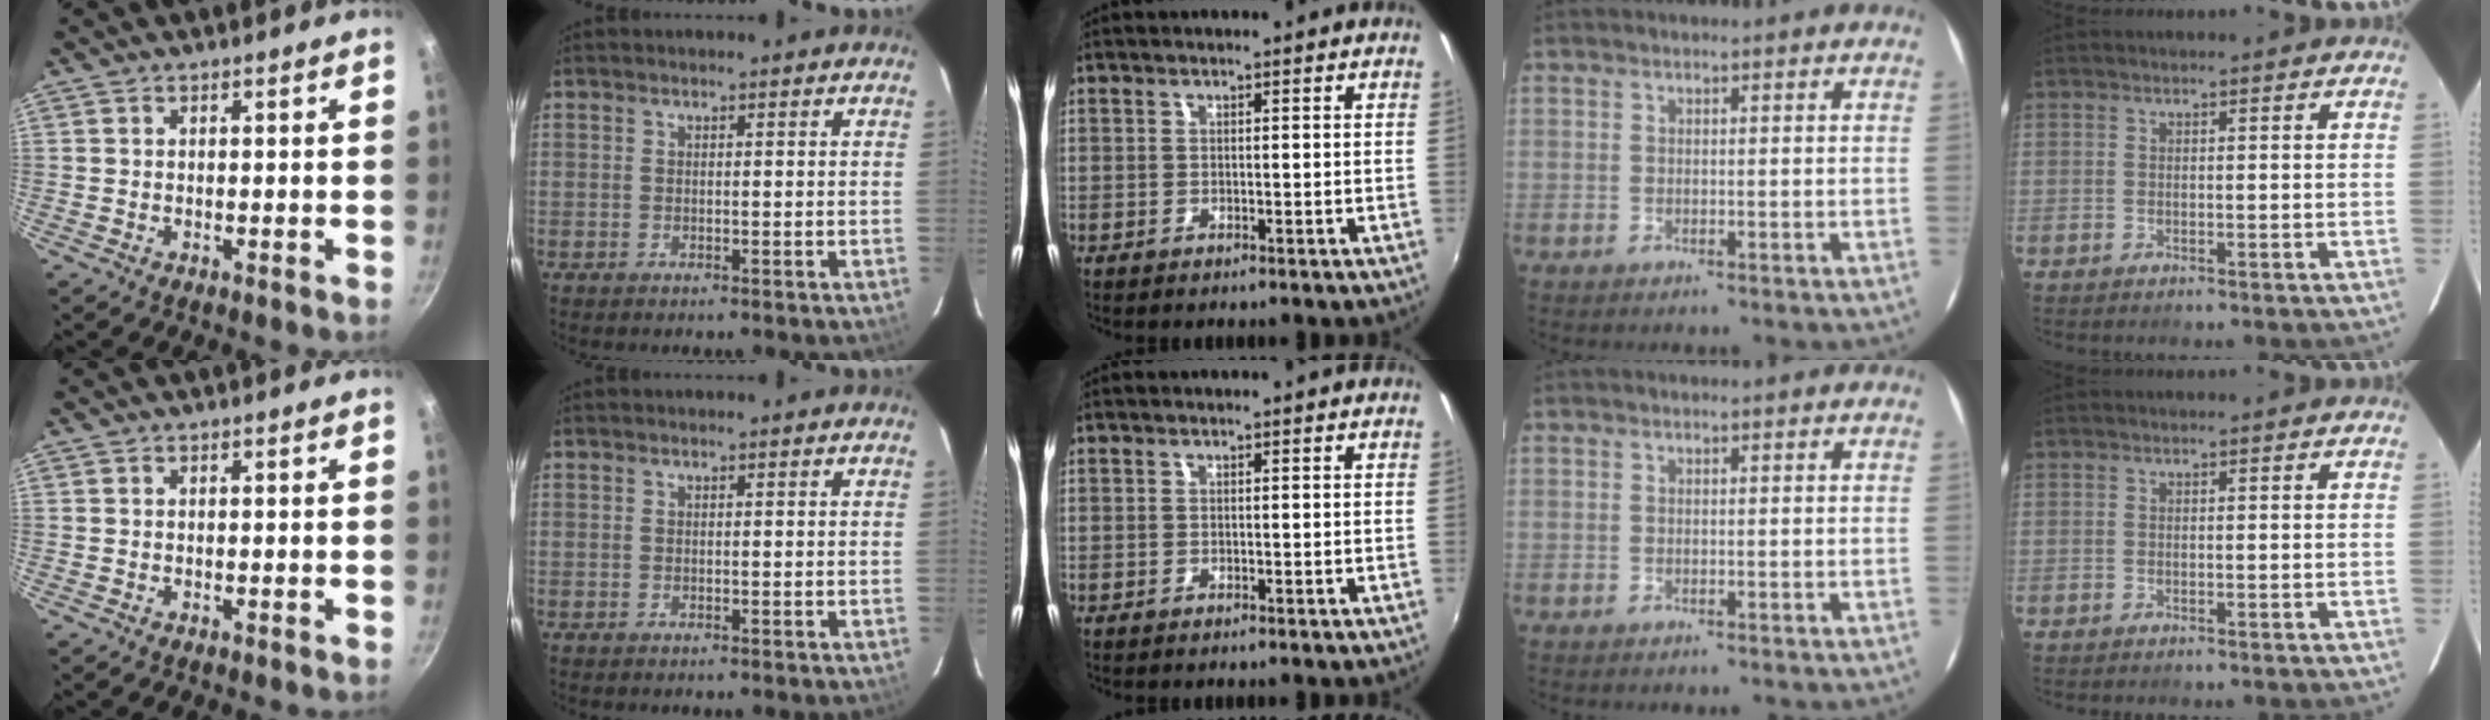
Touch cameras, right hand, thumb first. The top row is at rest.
{}